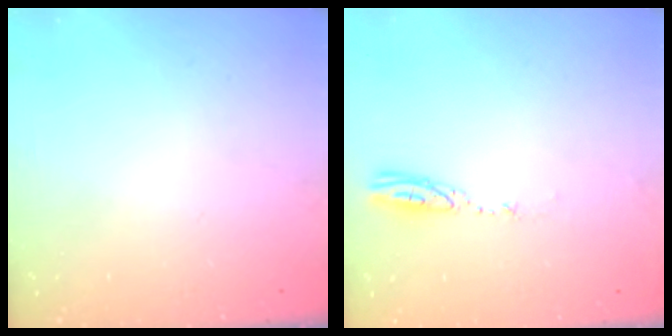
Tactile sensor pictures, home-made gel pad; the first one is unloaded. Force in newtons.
{"total": 3.7, "press": 3.6, "slide": 0.3}